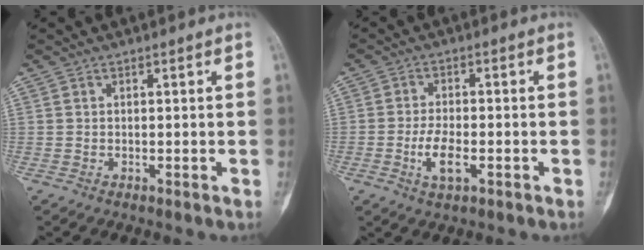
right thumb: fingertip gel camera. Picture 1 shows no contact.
{"total": 5.4, "force": [-1.8, 2.4, 4.4], "torque": [-0.085, 0.006, -0.033]}